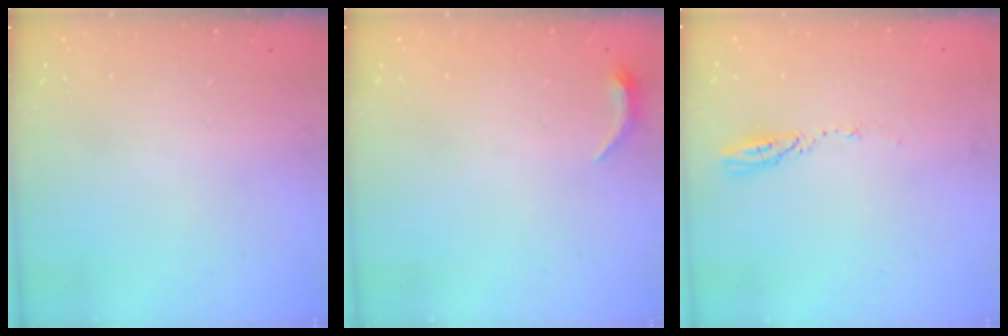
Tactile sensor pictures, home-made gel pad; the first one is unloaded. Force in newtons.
{"total": 4.8, "press": 4.7, "slide": 0.9}
{"total": 3.6, "press": 3.6, "slide": 0.3}